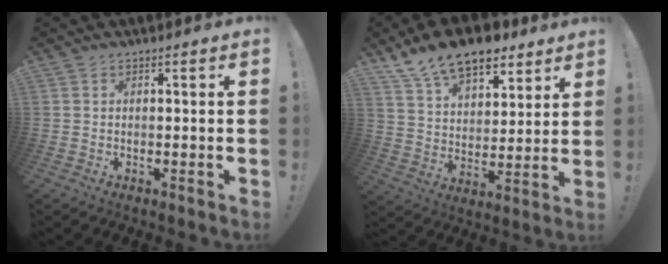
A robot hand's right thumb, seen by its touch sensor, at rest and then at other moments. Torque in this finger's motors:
{"motor_torque": [1.48, 2.44, 0.89, 0.89, 0.07]}